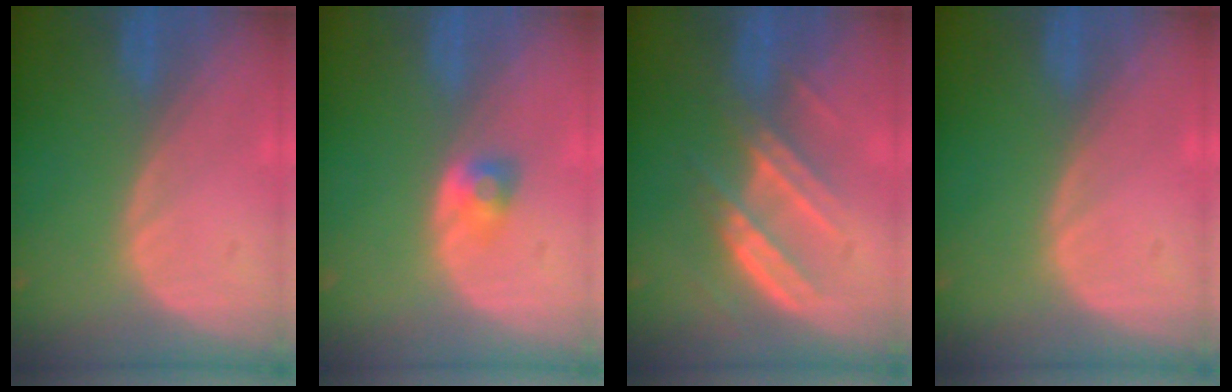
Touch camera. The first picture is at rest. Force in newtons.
{"total": 2.7, "press": 2.4, "slide": 1.2}
{"total": 6.8, "press": 6.7, "slide": 1.0}
{"total": 0.0}